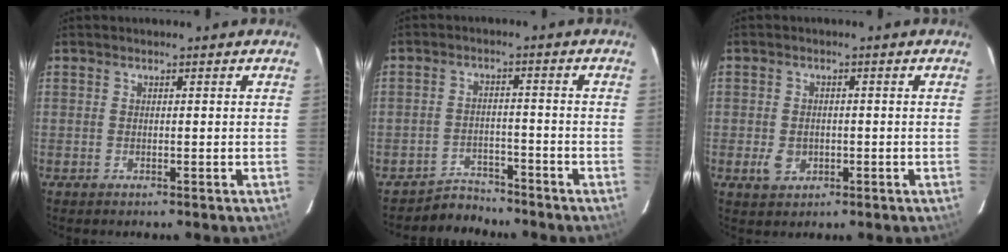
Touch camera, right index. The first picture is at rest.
{"total": 4.7, "force": [-4.3, 1.8, -0.7], "torque": [0.003, 0.016, -0.071]}
{"total": 3.8, "force": [-1.1, 3.0, 2.1], "torque": [-0.043, -0.001, -0.012]}